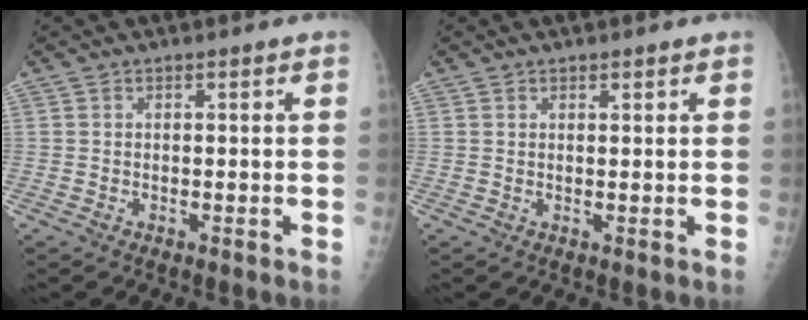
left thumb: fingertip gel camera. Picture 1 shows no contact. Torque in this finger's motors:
{"motor_torque": [-0.01, 0.18, -0.28, -0.20, 0.01]}